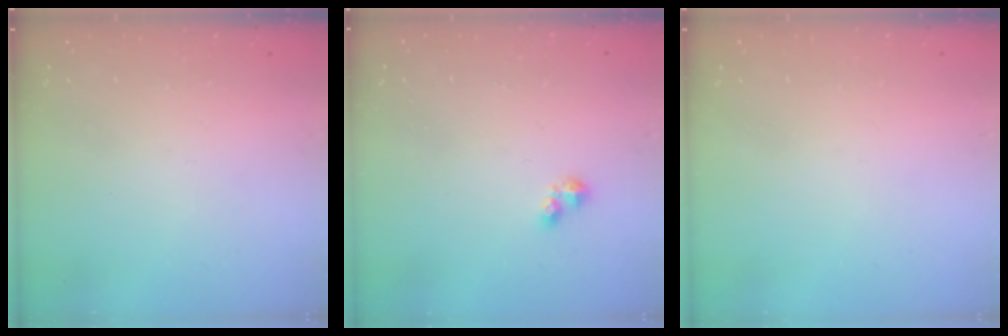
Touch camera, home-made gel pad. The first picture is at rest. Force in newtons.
{"total": 2.8, "press": 2.8, "slide": 0.4}
{"total": 0.0}